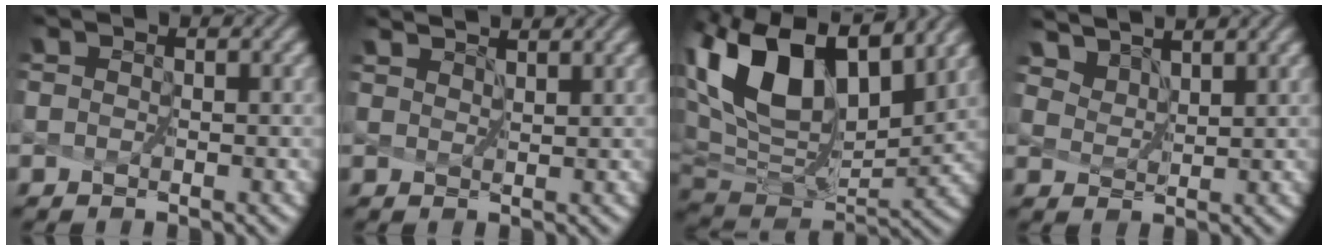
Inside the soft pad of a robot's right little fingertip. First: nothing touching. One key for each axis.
{"total": 2.7, "fx": 2.5, "fy": 0.2, "fz": 0.9, "tx": -0.032, "ty": 0.005, "tz": 0.047}
{"total": 12.5, "fx": 5.7, "fy": 6.4, "fz": 9.1, "tx": -0.182, "ty": 0.013, "tz": 0.120}
{"total": 5.8, "fx": 5.4, "fy": 1.7, "fz": 1.5, "tx": -0.071, "ty": -0.015, "tz": 0.115}